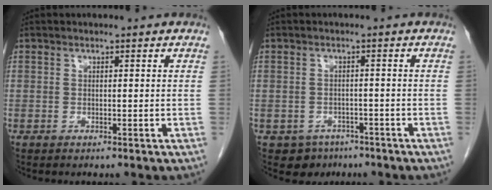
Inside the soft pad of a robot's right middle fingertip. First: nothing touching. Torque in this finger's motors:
{"motor_torque": [0.37, -0.32, -0.04, 0.01]}